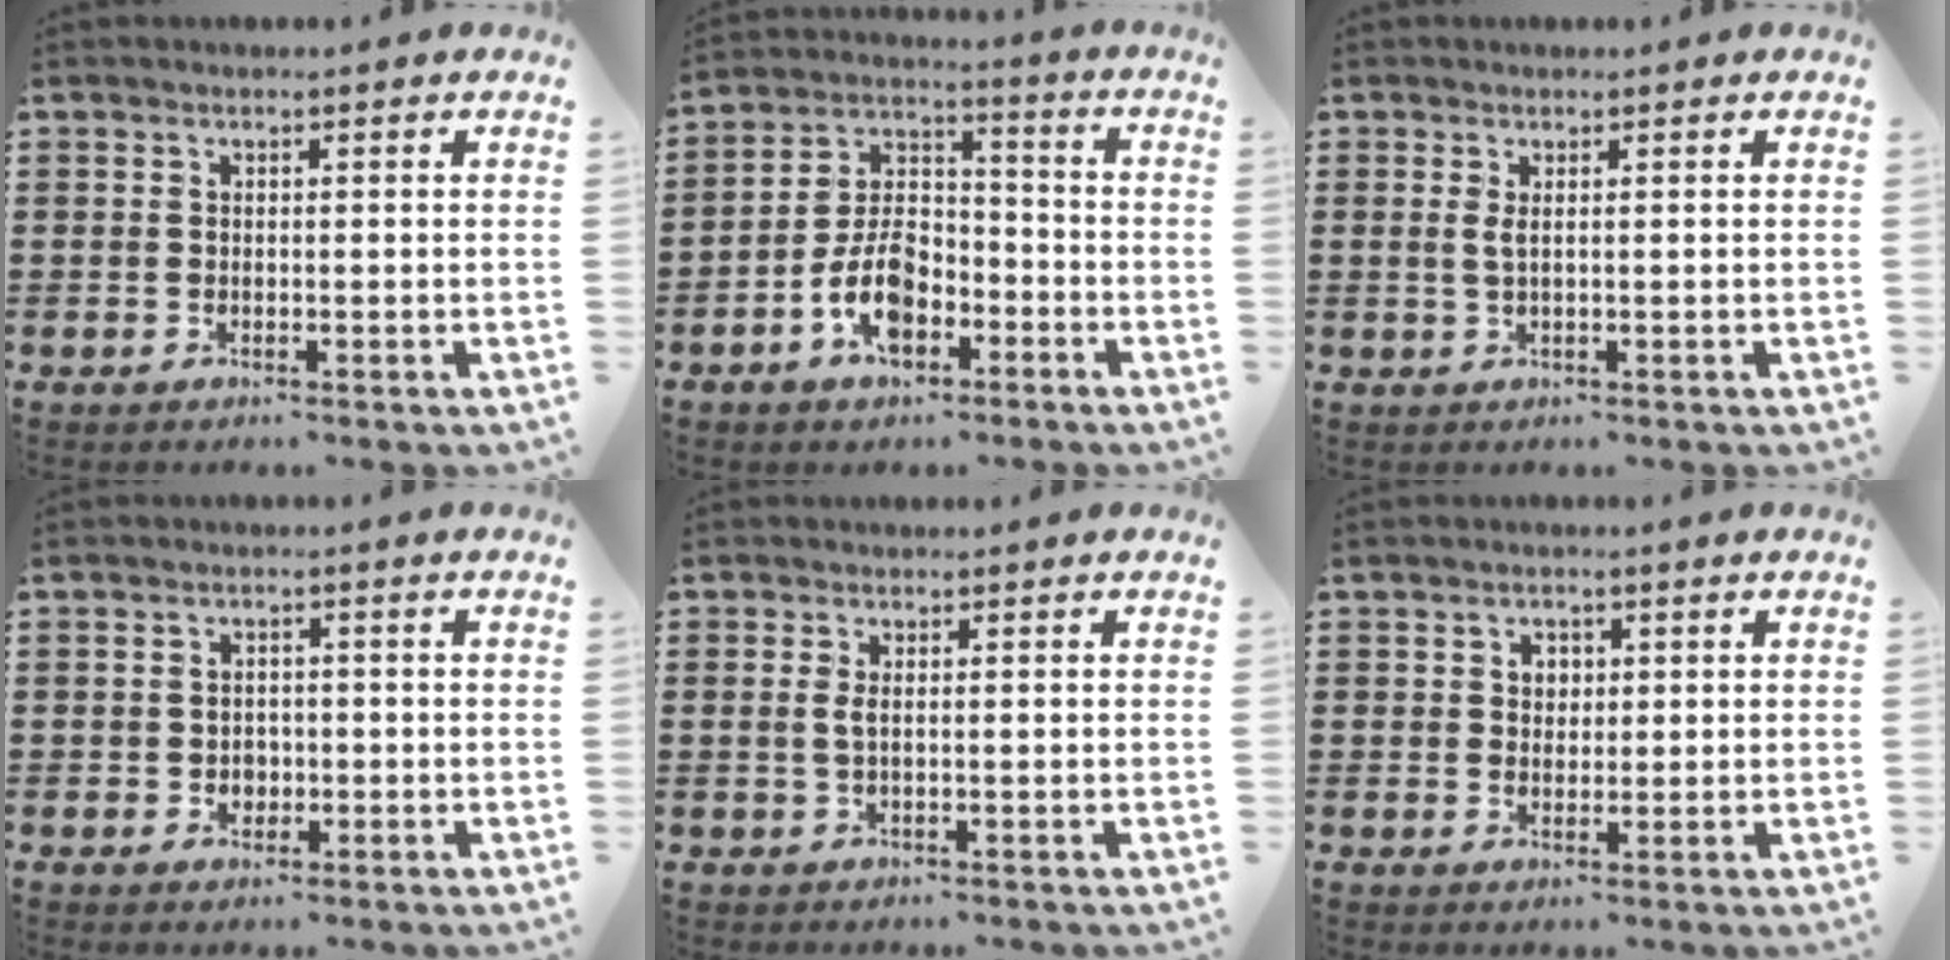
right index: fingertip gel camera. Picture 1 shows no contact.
{"total": 8.6, "force": [-4.0, 4.9, 5.9], "torque": [-0.130, 0.014, -0.078]}
{"total": 1.3, "force": [0.3, 0.3, 1.2], "torque": [-0.026, 0.002, 0.005]}
{"total": 1.8, "force": [-0.4, 1.6, 0.6], "torque": [-0.017, 0.004, -0.011]}
{"total": 1.3, "force": [0.0, 0.4, 1.3], "torque": [-0.025, 0.002, -0.002]}
{"total": 1.9, "force": [0.7, 1.6, 0.6], "torque": [-0.018, 0.010, 0.011]}